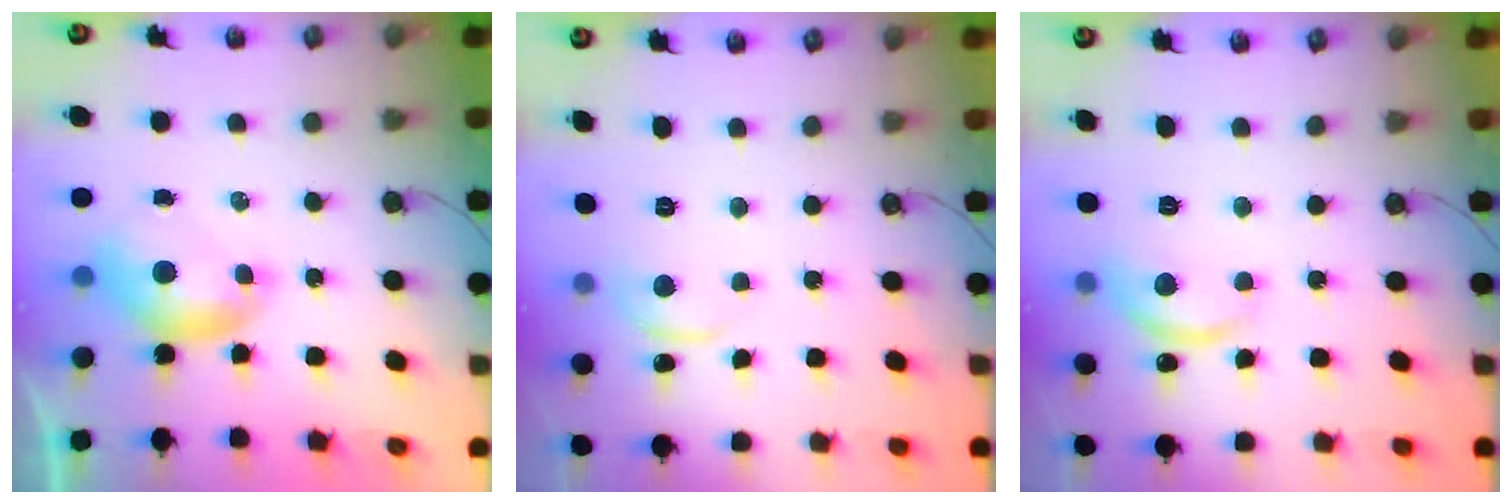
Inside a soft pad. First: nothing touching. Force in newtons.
{"total": 1.8, "press": 1.8, "slide": 0.4}
{"total": 7.0, "press": 6.9, "slide": 0.7}